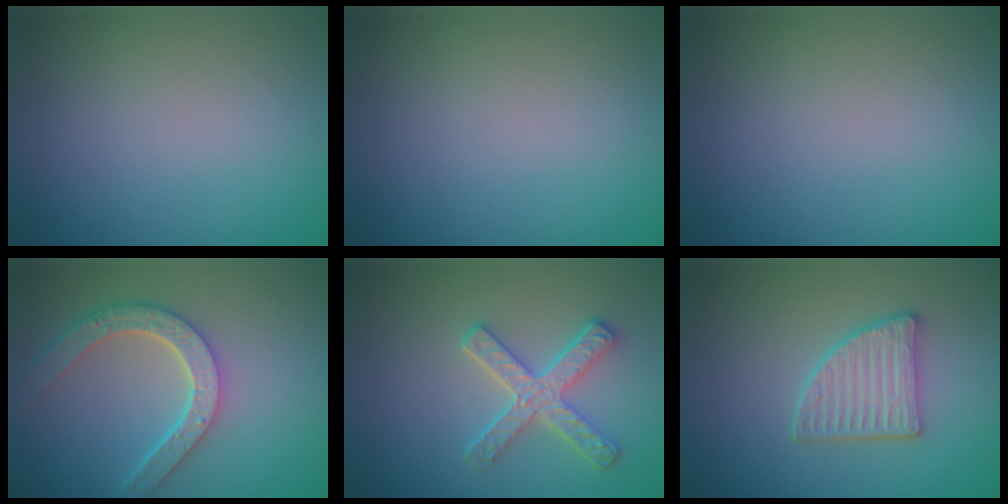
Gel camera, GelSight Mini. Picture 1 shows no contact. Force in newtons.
{"total": 0.0}
{"total": 0.0}
{"total": 4.8, "press": 3.9, "slide": 2.8}
{"total": 3.7, "press": 3.2, "slide": 1.8}
{"total": 3.5, "press": 3.2, "slide": 1.5}